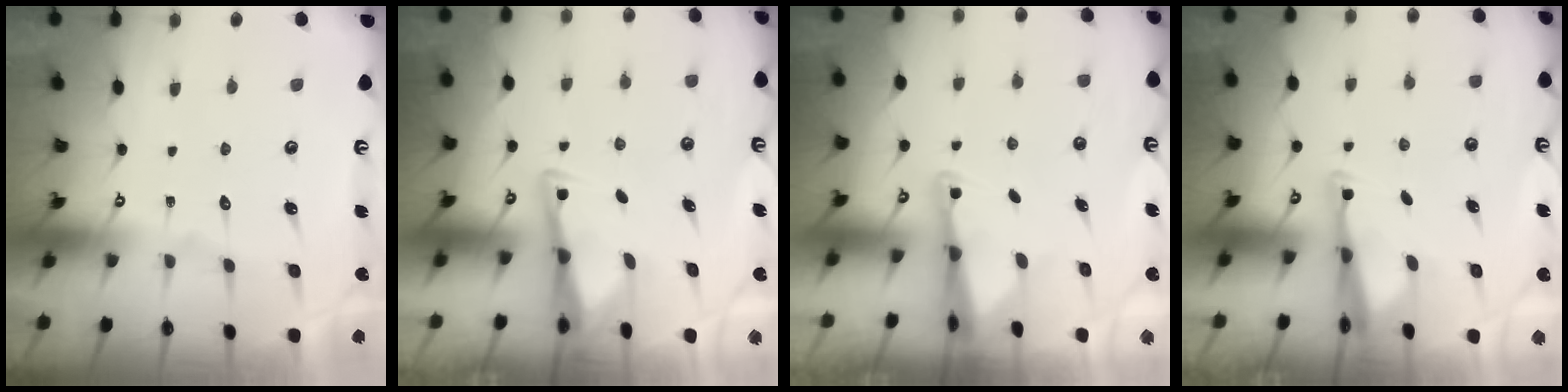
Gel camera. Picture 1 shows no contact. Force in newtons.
{"total": 2.9, "press": 2.9, "slide": 0.4}
{"total": 2.6, "press": 2.6, "slide": 0.5}
{"total": 2.9, "press": 2.8, "slide": 0.7}